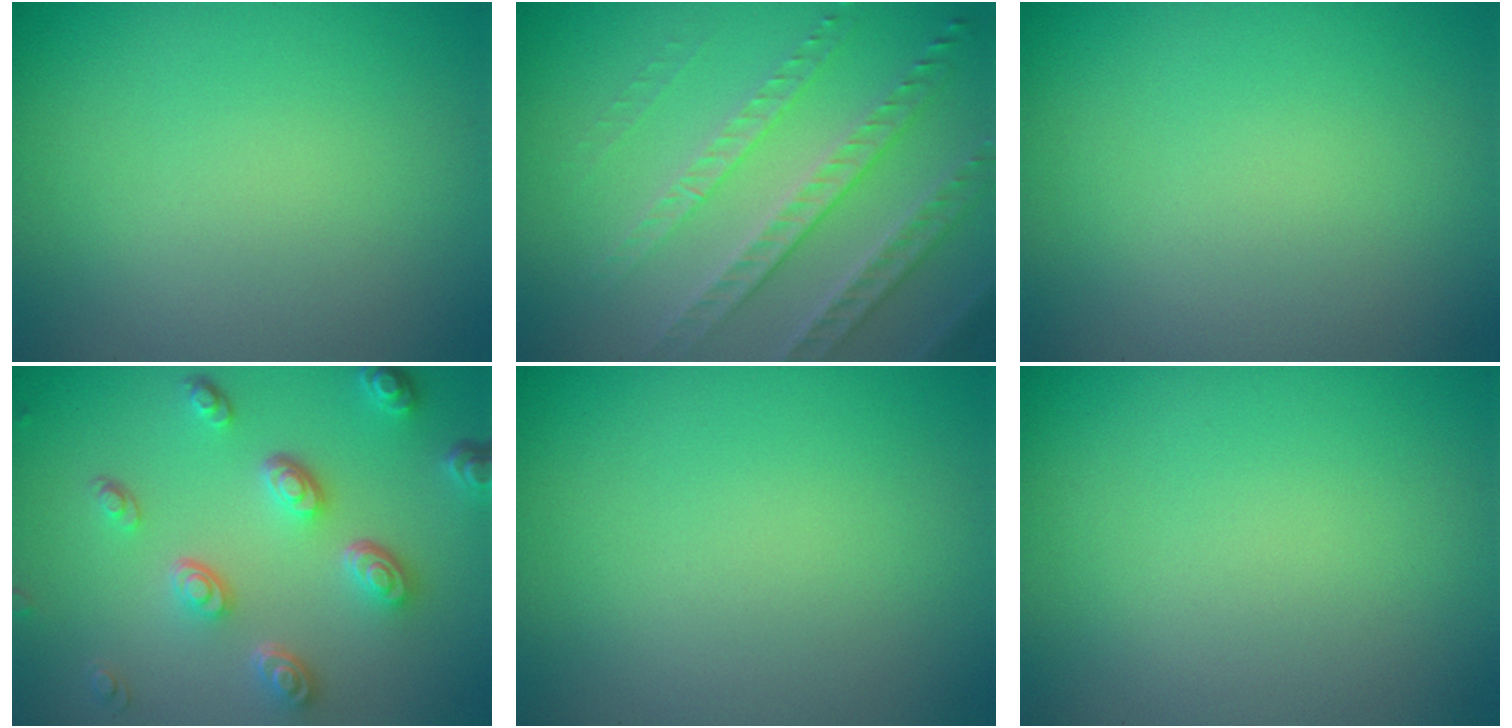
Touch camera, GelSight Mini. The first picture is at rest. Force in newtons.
{"total": 4.0, "press": 3.7, "slide": 1.6}
{"total": 0.0}
{"total": 4.9, "press": 3.7, "slide": 3.2}
{"total": 0.0}
{"total": 0.0}